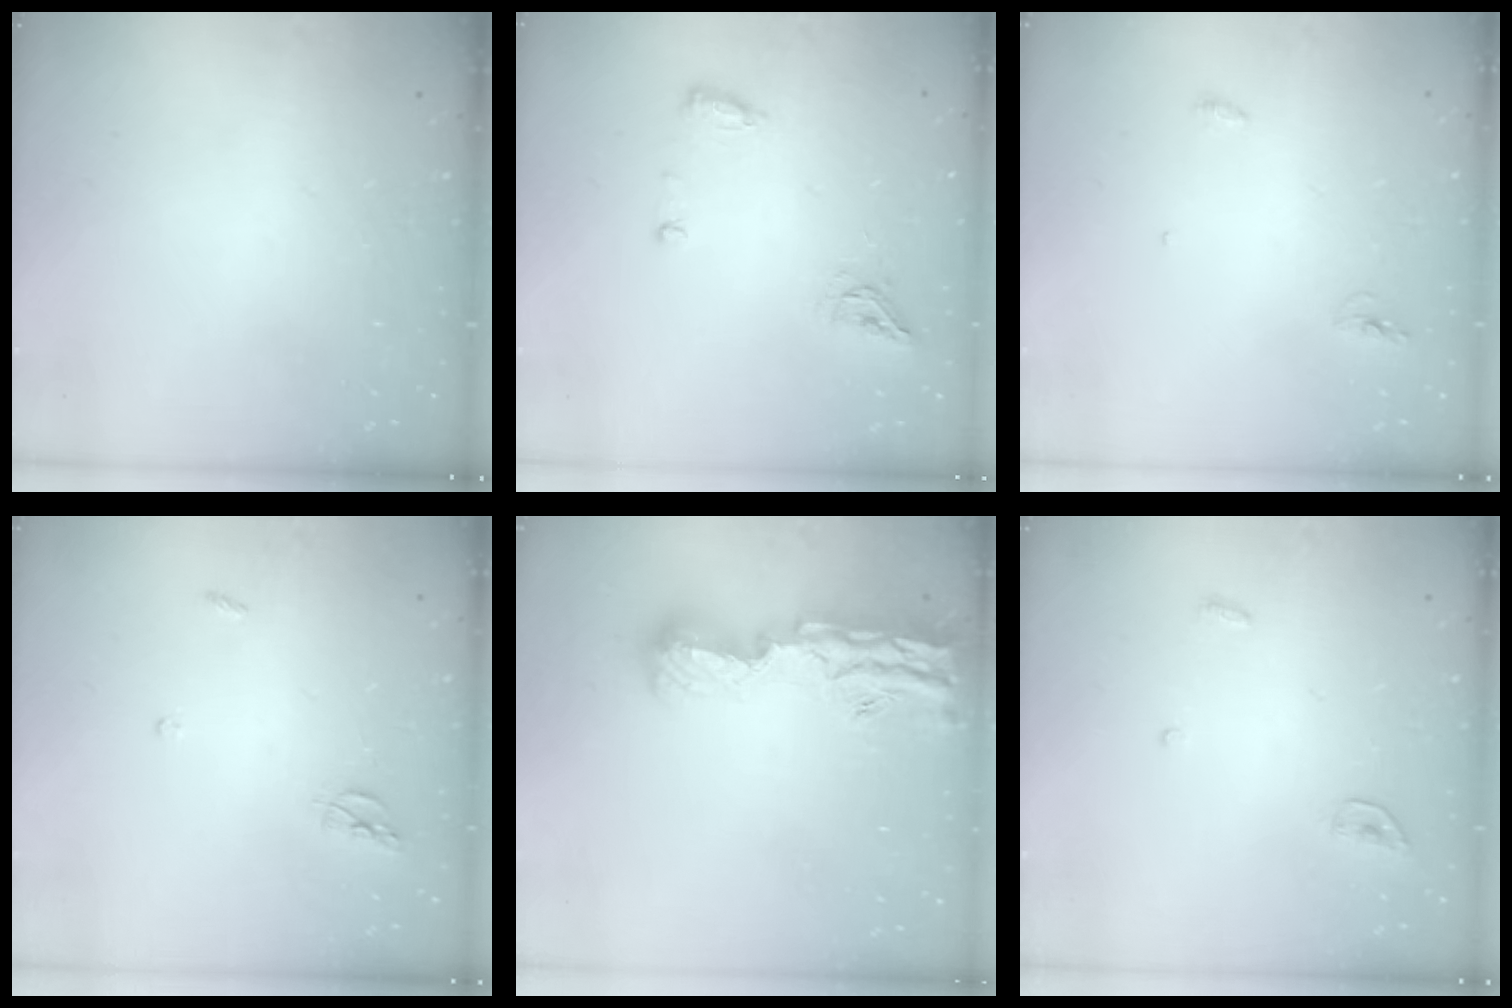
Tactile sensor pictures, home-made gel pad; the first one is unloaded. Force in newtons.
{"total": 7.4, "press": 7.4, "slide": 1.0}
{"total": 7.7, "press": 4.3, "slide": 6.3}
{"total": 5.6, "press": 5.6, "slide": 0.4}
{"total": 18.1, "press": 17.4, "slide": 5.2}
{"total": 3.4, "press": 3.4, "slide": 0.3}